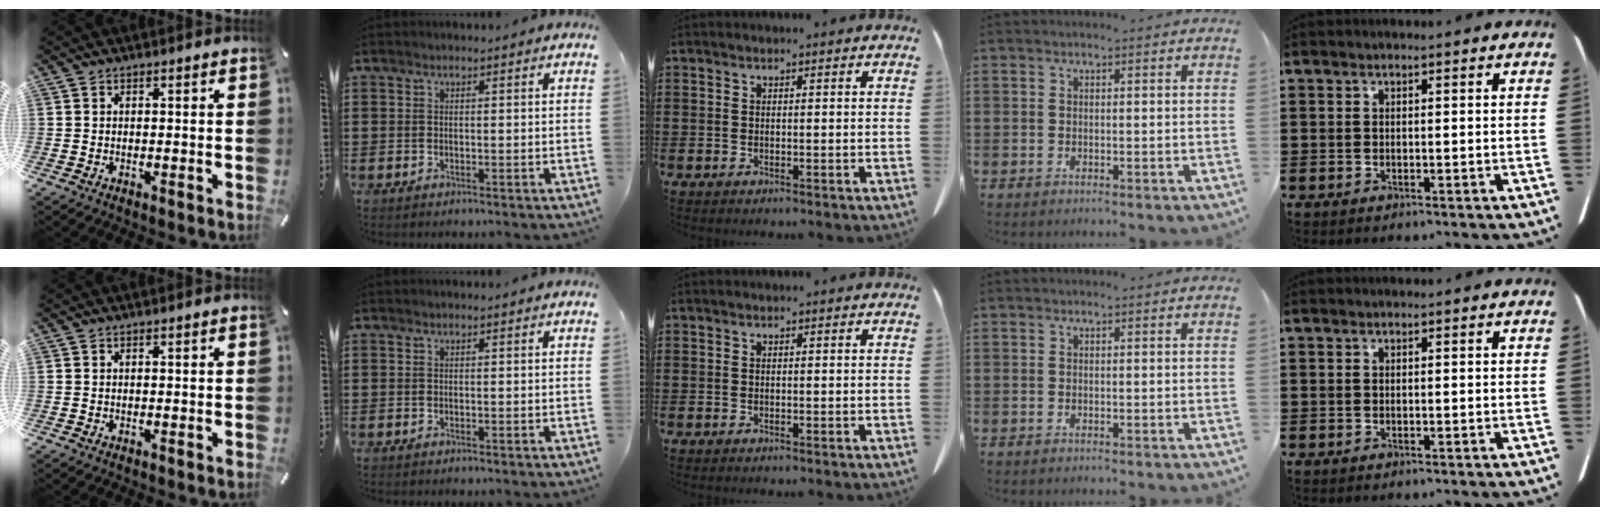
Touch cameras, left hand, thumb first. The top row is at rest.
{}